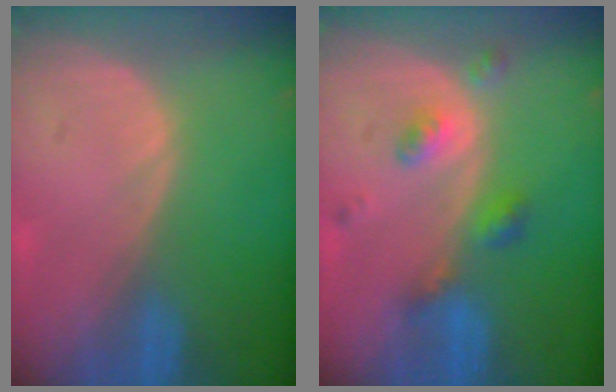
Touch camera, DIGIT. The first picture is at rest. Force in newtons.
{"total": 5.3, "press": 4.5, "slide": 2.6}